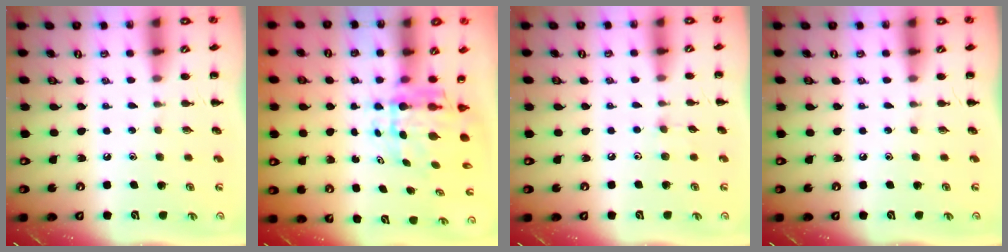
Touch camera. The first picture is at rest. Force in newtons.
{"total": 6.2, "press": 5.9, "slide": 2.0}
{"total": 3.6, "press": 3.3, "slide": 1.3}
{"total": 0.0}